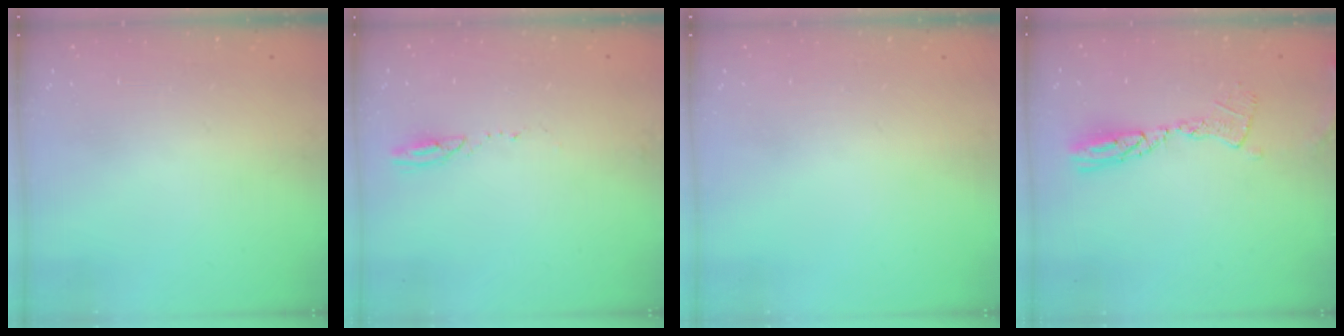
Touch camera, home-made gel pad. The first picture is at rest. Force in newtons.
{"total": 3.3, "press": 3.3, "slide": 0.4}
{"total": 0.0}
{"total": 9.7, "press": 9.6, "slide": 0.9}